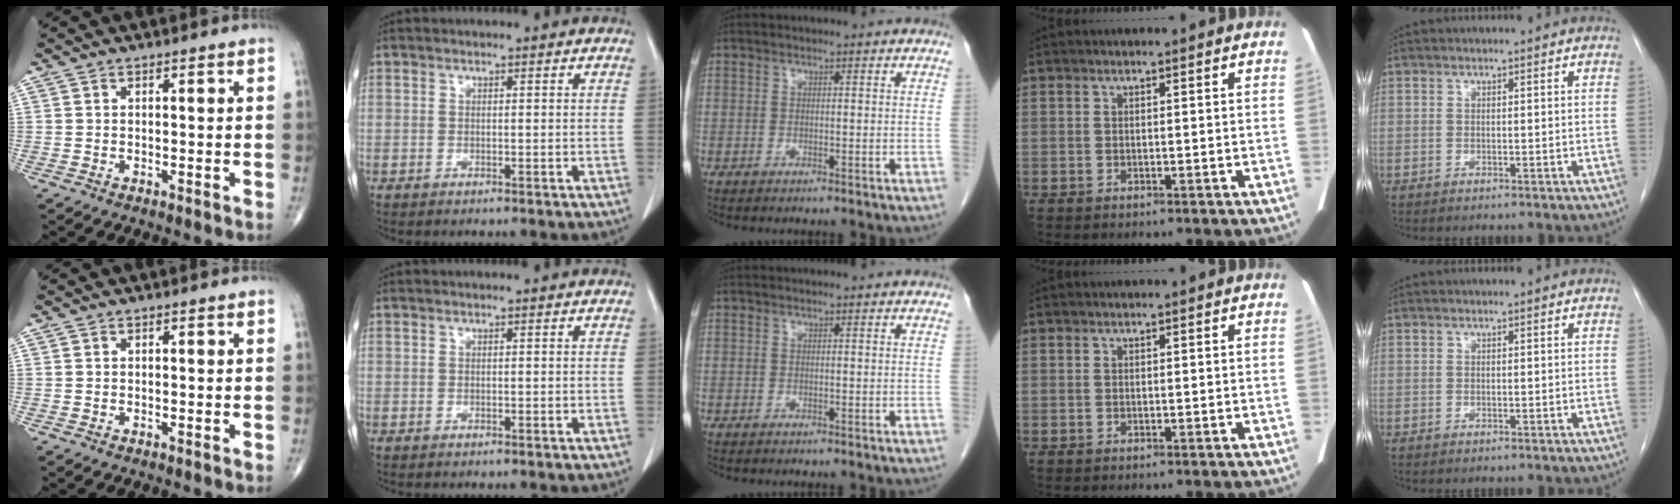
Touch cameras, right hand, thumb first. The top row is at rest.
{}